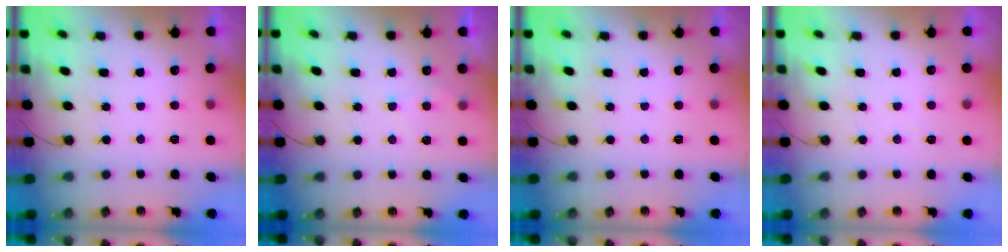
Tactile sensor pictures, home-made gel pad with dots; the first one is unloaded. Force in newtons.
{"total": 4.7, "press": 4.7, "slide": 0.5}
{"total": 0.0}
{"total": 3.8, "press": 3.8, "slide": 0.4}